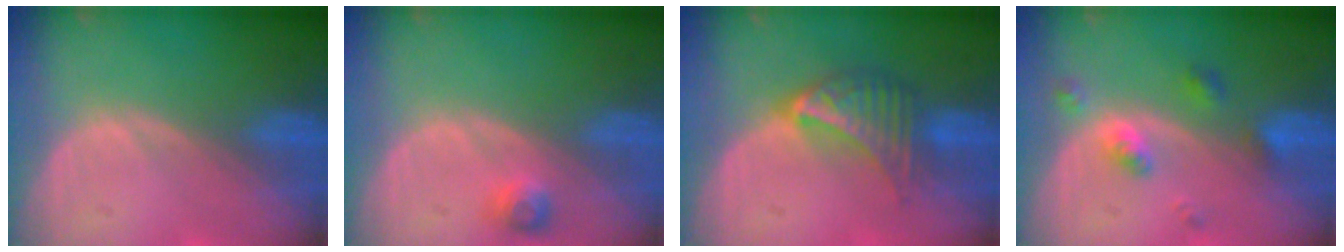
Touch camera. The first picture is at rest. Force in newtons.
{"total": 2.2, "press": 2.2, "slide": 0.4}
{"total": 7.2, "press": 6.3, "slide": 3.3}
{"total": 4.3, "press": 3.9, "slide": 1.7}